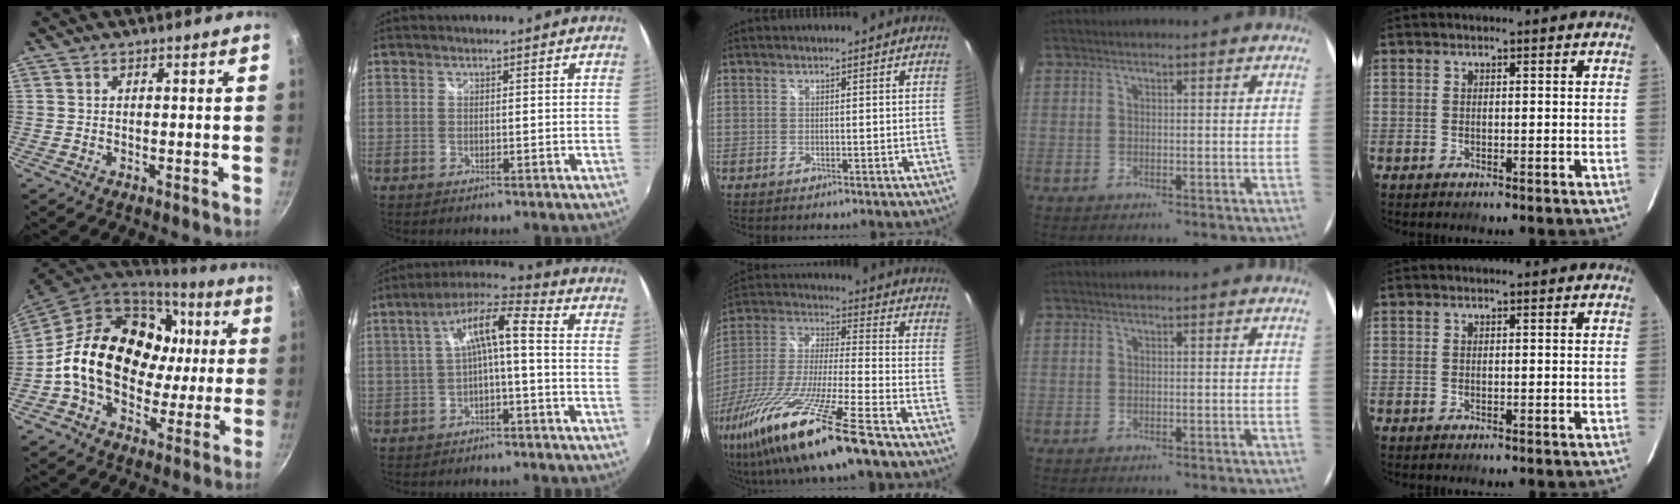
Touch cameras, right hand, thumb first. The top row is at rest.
{"thumb": {"total": 23.1, "force": [2.0, 17.1, 15.4], "torque": [-0.238, 0.032, 0.034]}, "index": {"total": 8.7, "force": [-0.8, 1.7, 8.5], "torque": [-0.176, 0.024, -0.014]}, "middle": {"total": 24.0, "force": [-14.9, 2.1, 18.8], "torque": [-0.371, -0.062, -0.273]}}